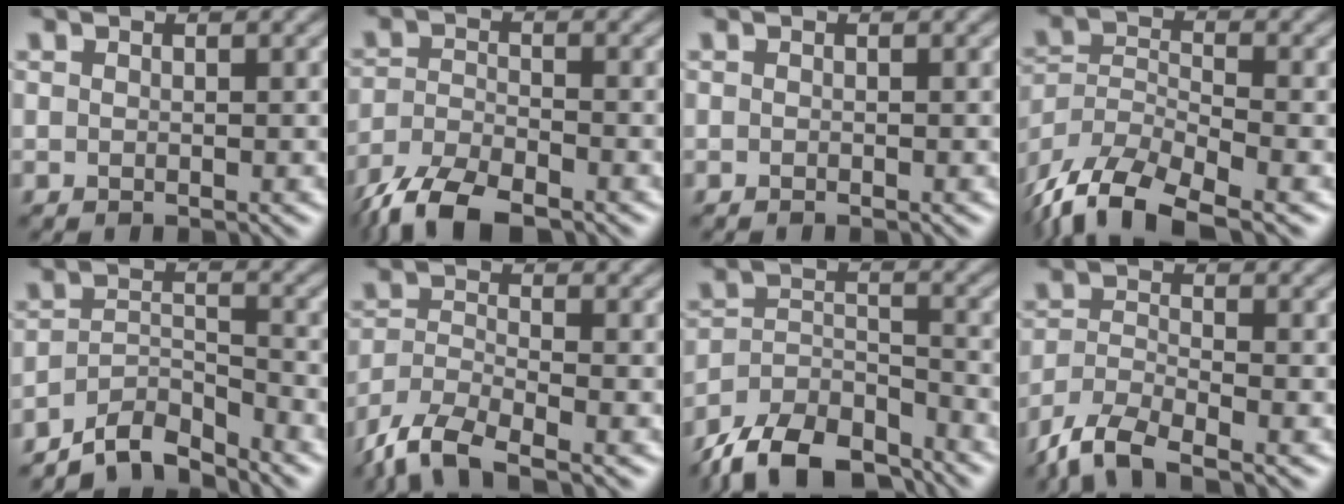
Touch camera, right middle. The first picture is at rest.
{"total": 6.4, "force": [-5.0, 2.0, 3.4], "torque": [-0.064, -0.011, -0.102]}
{"total": 0.0}
{"total": 9.8, "force": [-7.5, 3.1, 5.4], "torque": [-0.104, -0.008, -0.147]}
{"total": 4.9, "force": [-4.5, 1.1, 1.7], "torque": [-0.026, 0.001, -0.086]}
{"total": 6.0, "force": [-4.6, 1.8, 3.4], "torque": [-0.073, -0.011, -0.097]}
{"total": 9.7, "force": [-8.1, 3.6, 3.9], "torque": [-0.071, -0.004, -0.148]}
{"total": 5.3, "force": [-4.2, 1.5, 3.0], "torque": [-0.062, -0.010, -0.089]}